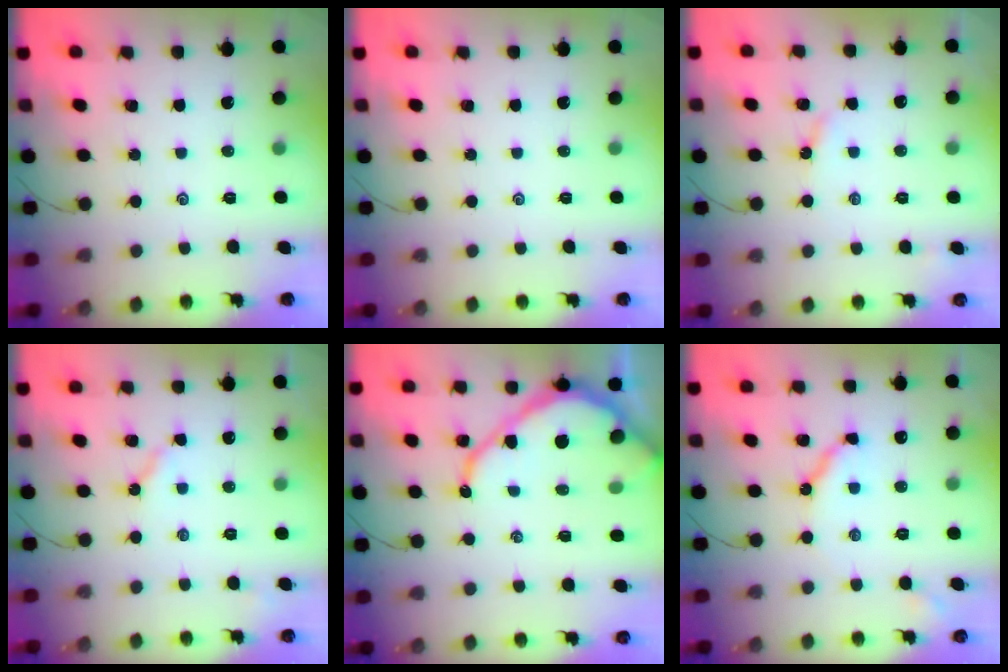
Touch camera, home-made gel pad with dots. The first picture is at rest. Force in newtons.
{"total": 0.0}
{"total": 3.1, "press": 3.0, "slide": 0.4}
{"total": 4.7, "press": 4.7, "slide": 0.4}
{"total": 11.6, "press": 11.6, "slide": 0.8}
{"total": 8.1, "press": 8.1, "slide": 0.8}